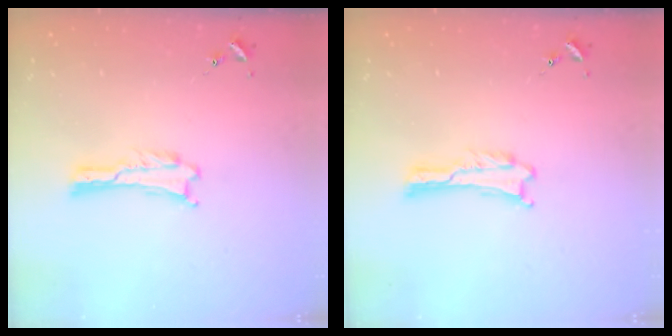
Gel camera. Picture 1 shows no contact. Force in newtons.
{"total": 0.0}